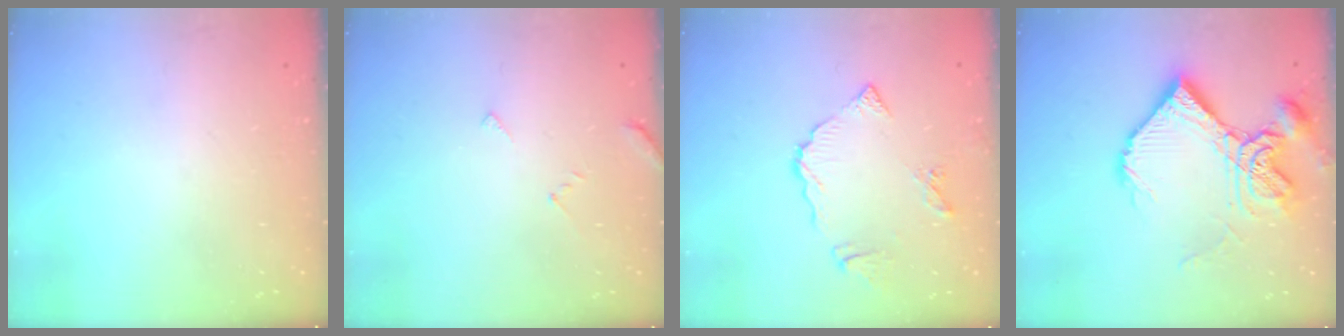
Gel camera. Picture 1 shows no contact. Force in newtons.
{"total": 3.1, "press": 3.1, "slide": 0.2}
{"total": 8.4, "press": 8.4, "slide": 0.9}
{"total": 18.4, "press": 18.3, "slide": 1.8}